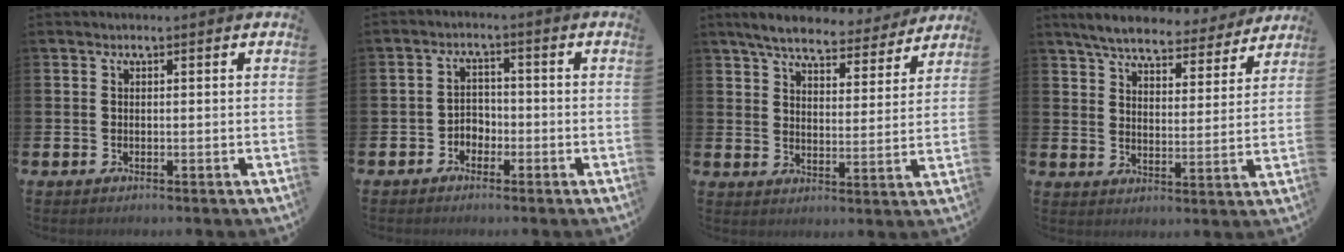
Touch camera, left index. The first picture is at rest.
{"total": 2.6, "force": [-1.8, 1.8, 0.5], "torque": [-0.020, 0.009, -0.041]}
{"total": 6.6, "force": [6.2, 1.3, 1.8], "torque": [-0.057, -0.032, 0.108]}
{"total": 6.4, "force": [6.1, 1.1, 1.6], "torque": [-0.054, -0.034, 0.105]}